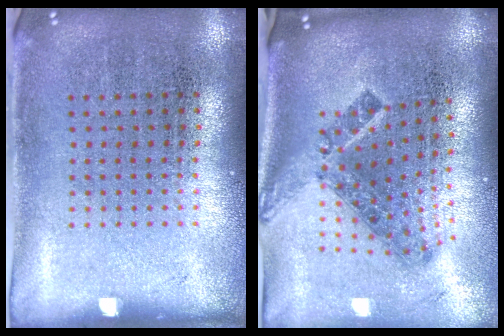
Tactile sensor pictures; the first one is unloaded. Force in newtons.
{"total": 1.6, "press": 1.2, "slide": 1.1}